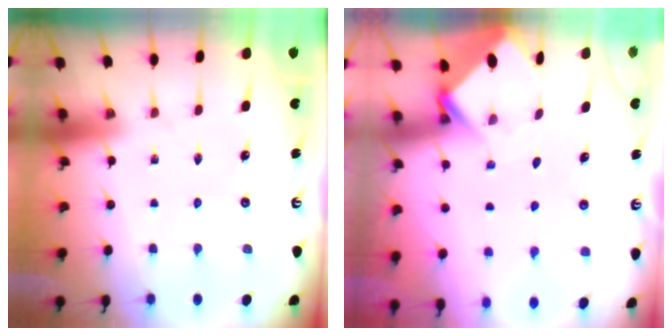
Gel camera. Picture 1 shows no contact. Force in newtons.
{"total": 4.0, "press": 4.0, "slide": 0.2}